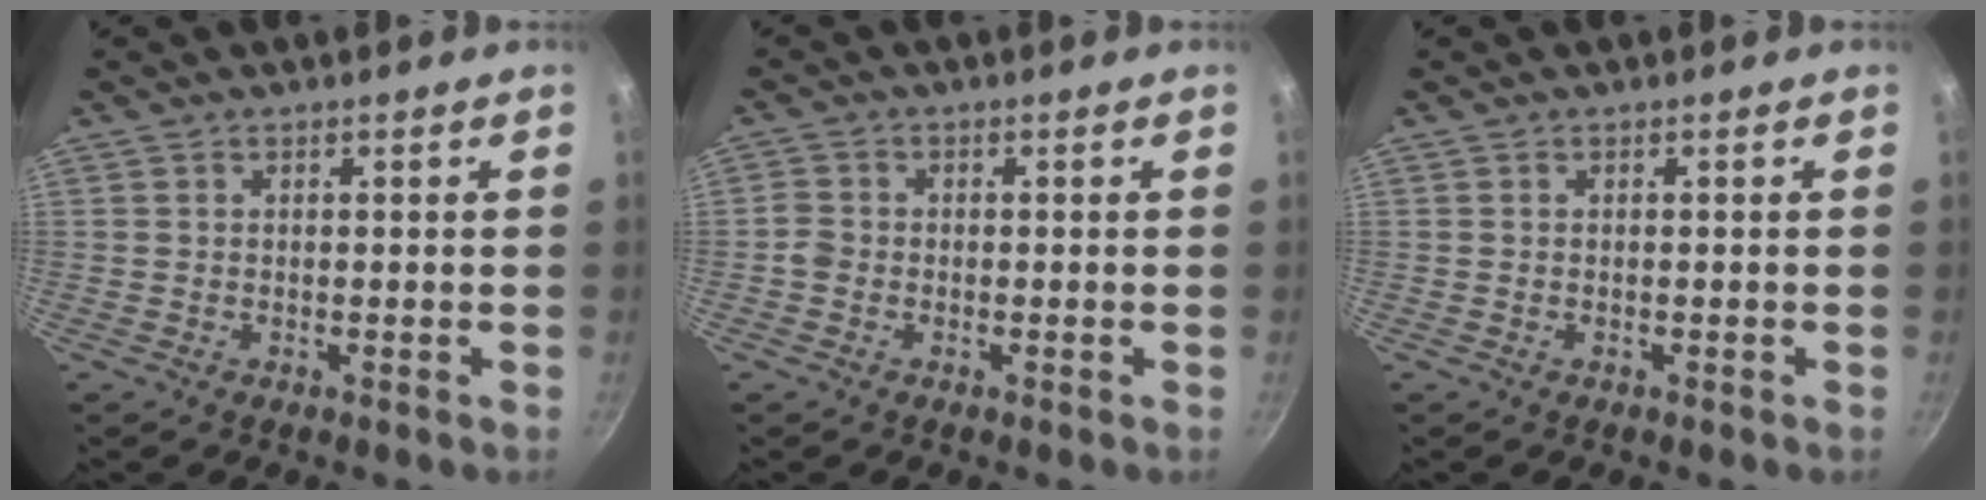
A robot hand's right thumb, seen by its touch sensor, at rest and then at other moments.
{"total": 2.4, "force": [-0.9, 2.0, 1.0], "torque": [-0.016, 0.011, -0.023]}
{"total": 0.0}